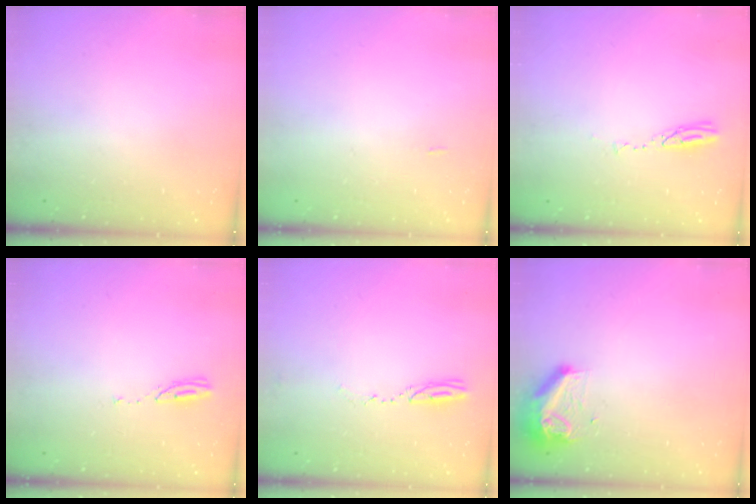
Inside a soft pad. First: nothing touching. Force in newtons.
{"total": 12.5, "press": 4.6, "slide": 11.7}
{"total": 3.7, "press": 3.7, "slide": 0.4}
{"total": 3.0, "press": 2.9, "slide": 0.3}
{"total": 3.3, "press": 3.2, "slide": 0.5}
{"total": 9.6, "press": 9.5, "slide": 0.6}